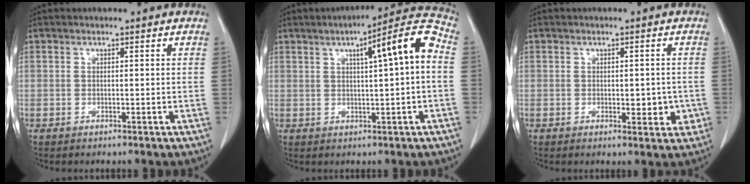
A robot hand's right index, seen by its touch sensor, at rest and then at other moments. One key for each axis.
{"total": 11.1, "fx": 2.0, "fy": 1.2, "fz": 10.8, "tx": -0.153, "ty": 0.030, "tz": 0.027}
{"total": 4.5, "fx": -0.9, "fy": 2.3, "fz": 3.8, "tx": -0.042, "ty": 0.004, "tz": -0.006}